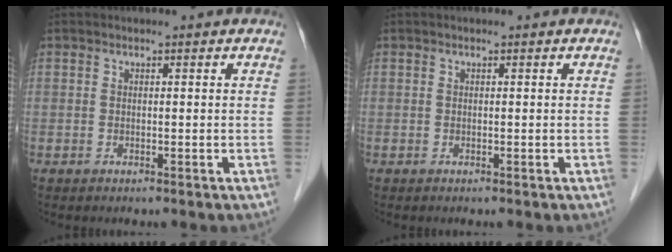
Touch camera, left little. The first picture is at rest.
{"total": 0.0}